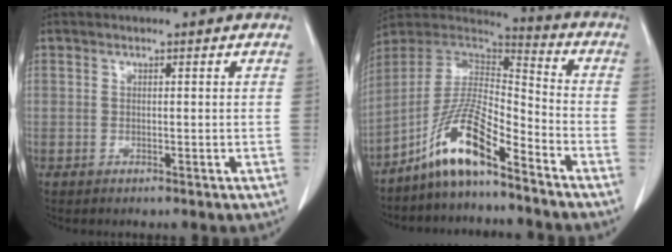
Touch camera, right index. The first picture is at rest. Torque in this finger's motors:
{"motor_torque": [1.14, -0.93, 0.41, 0.21]}